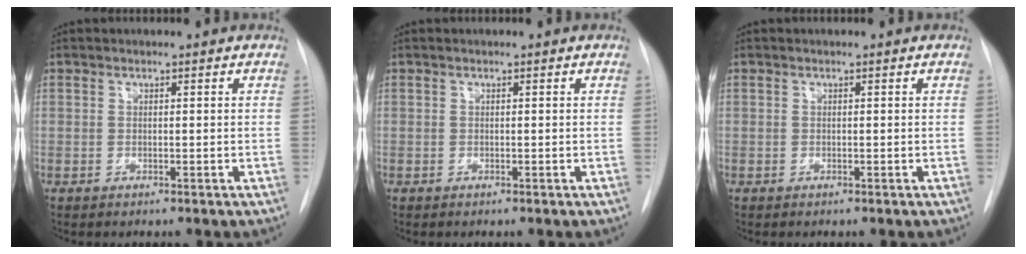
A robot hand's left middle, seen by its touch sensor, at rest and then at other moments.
{"total": 0.0}
{"total": 0.0}